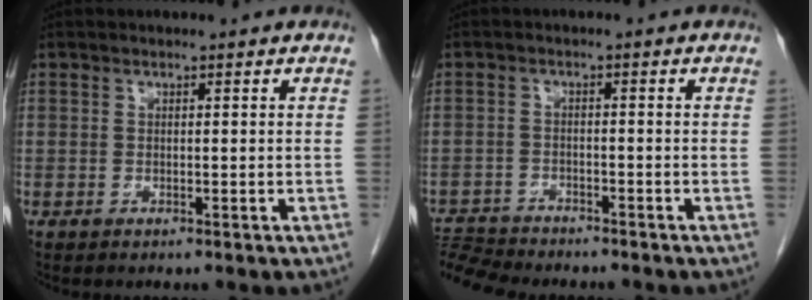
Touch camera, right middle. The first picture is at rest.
{"total": 6.4, "force": [-6.3, 0.2, 0.6], "torque": [-0.009, -0.006, -0.108]}